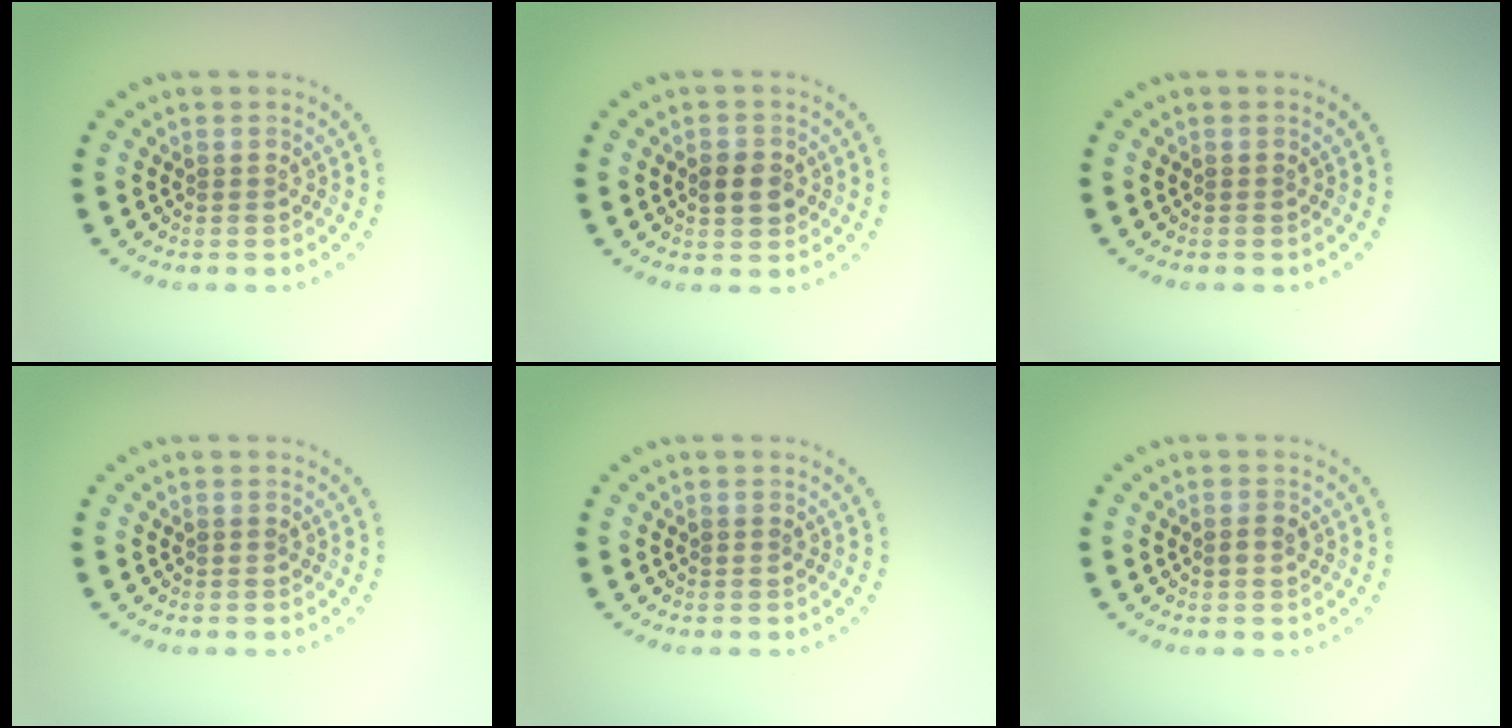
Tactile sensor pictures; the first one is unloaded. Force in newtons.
{"total": 2.2, "press": 2.2, "slide": 0.0}
{"total": 0.0}
{"total": 0.0}
{"total": 0.0}
{"total": 1.0, "press": 1.0, "slide": 0.2}